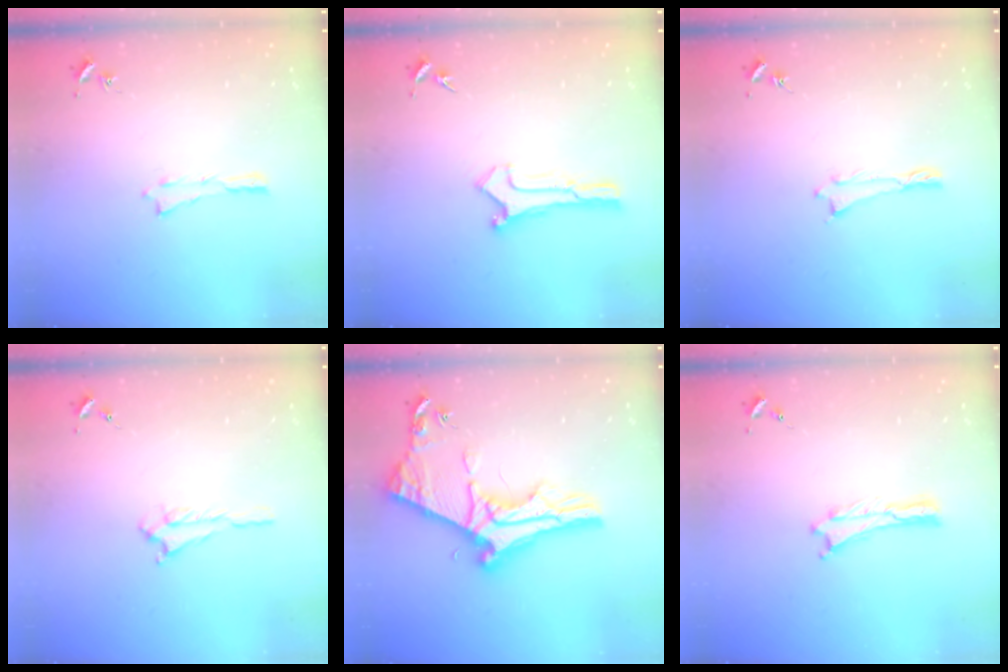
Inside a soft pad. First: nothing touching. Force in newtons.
{"total": 0.0}
{"total": 0.0}
{"total": 0.7, "press": 0.7, "slide": 0.2}
{"total": 10.5, "press": 10.4, "slide": 1.0}
{"total": 0.0}